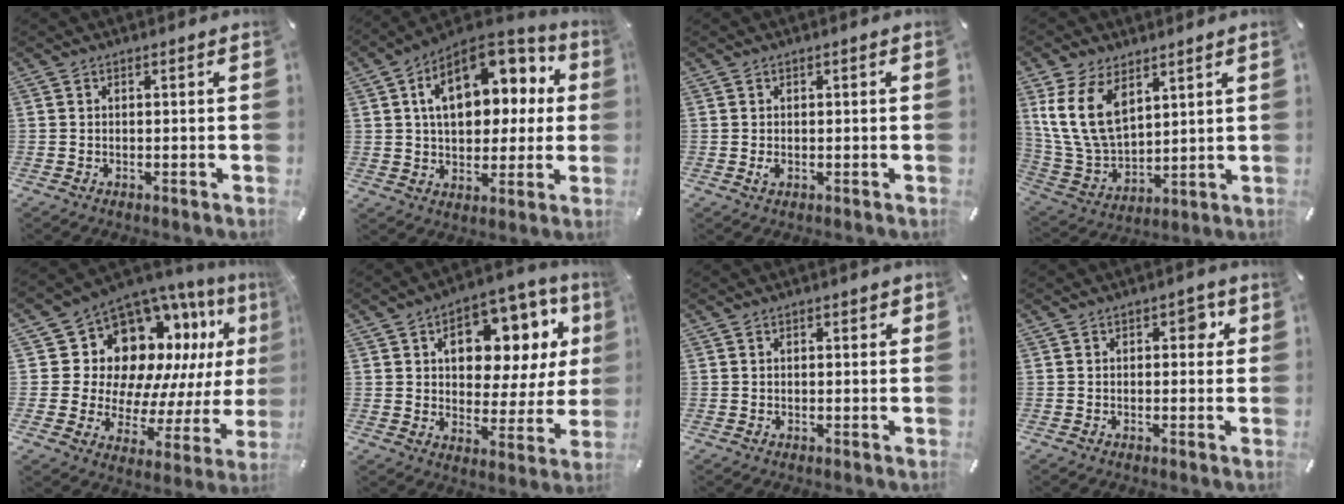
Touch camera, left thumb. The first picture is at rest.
{"total": 17.7, "force": [6.2, 11.4, 11.9], "torque": [-0.182, -0.025, 0.112]}
{"total": 1.2, "force": [-0.2, 0.8, 0.9], "torque": [-0.024, -0.002, -0.006]}
{"total": 13.1, "force": [6.3, 8.3, 8.0], "torque": [-0.196, -0.025, 0.117]}
{"total": 15.5, "force": [7.7, 10.8, 8.0], "torque": [-0.140, -0.089, 0.148]}
{"total": 13.8, "force": [6.2, 8.7, 8.7], "torque": [-0.118, -0.046, 0.102]}
{"total": 1.0, "force": [0.5, 0.8, 0.2], "torque": [0.005, 0.000, 0.008]}
{"total": 3.2, "force": [0.9, 2.0, 2.4], "torque": [-0.019, -0.002, 0.005]}